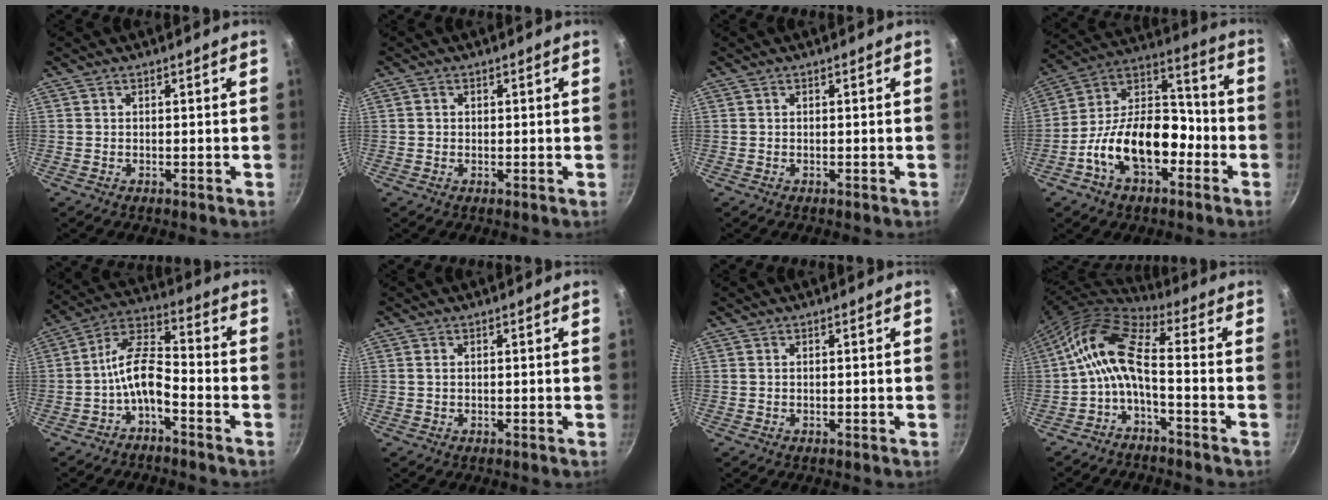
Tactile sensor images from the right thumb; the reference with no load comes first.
{"total": 1.1, "force": [0.1, 1.0, 0.4], "torque": [-0.003, 0.003, 0.000]}
{"total": 0.0}
{"total": 18.4, "force": [-6.5, 11.2, 13.1], "torque": [-0.179, 0.066, -0.125]}
{"total": 8.8, "force": [-3.8, 3.8, 7.0], "torque": [-0.136, 0.050, -0.079]}
{"total": 0.8, "force": [0.2, 0.5, 0.6], "torque": [-0.011, 0.002, 0.003]}
{"total": 0.0}
{"total": 10.5, "force": [-2.2, 4.0, 9.4], "torque": [-0.210, 0.042, -0.053]}